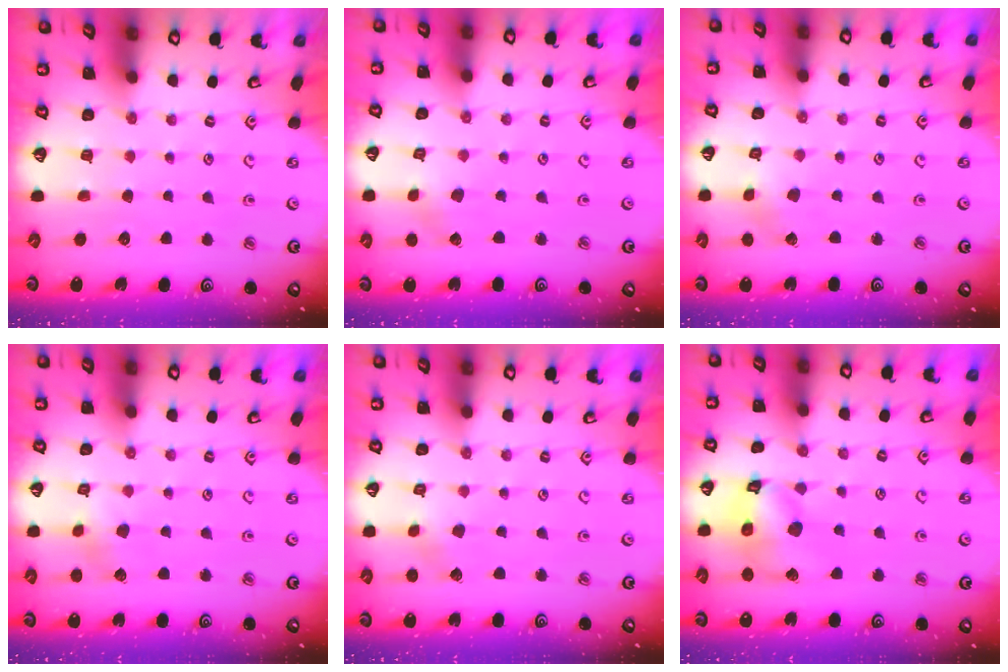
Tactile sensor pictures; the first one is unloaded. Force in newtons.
{"total": 1.7, "press": 1.7, "slide": 0.3}
{"total": 1.6, "press": 1.6, "slide": 0.2}
{"total": 3.4, "press": 3.4, "slide": 0.6}
{"total": 2.6, "press": 2.6, "slide": 0.2}
{"total": 15.3, "press": 15.1, "slide": 2.1}